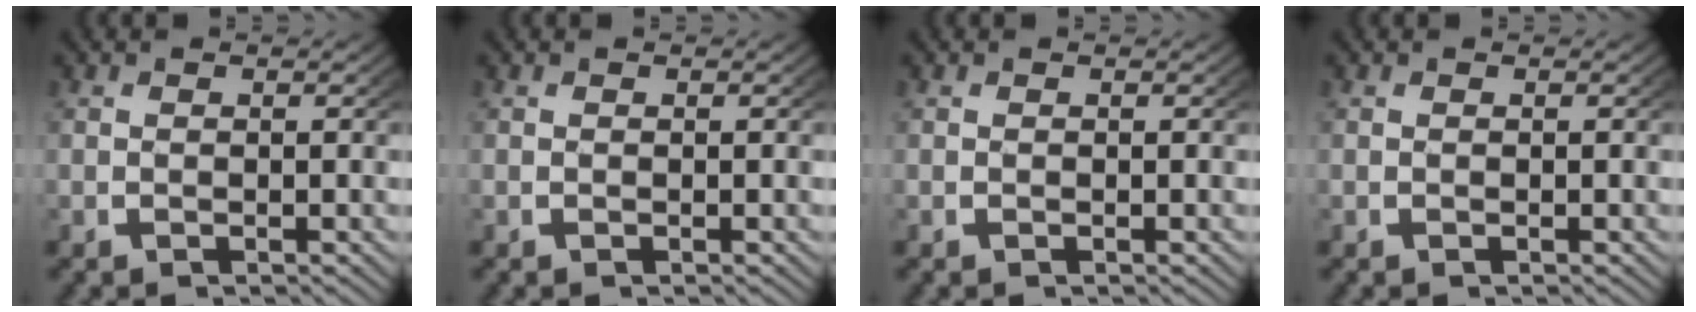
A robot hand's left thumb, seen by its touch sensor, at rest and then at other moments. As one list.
[{"total": 0.0}, {"total": 0.0}, {"total": 0.0}]